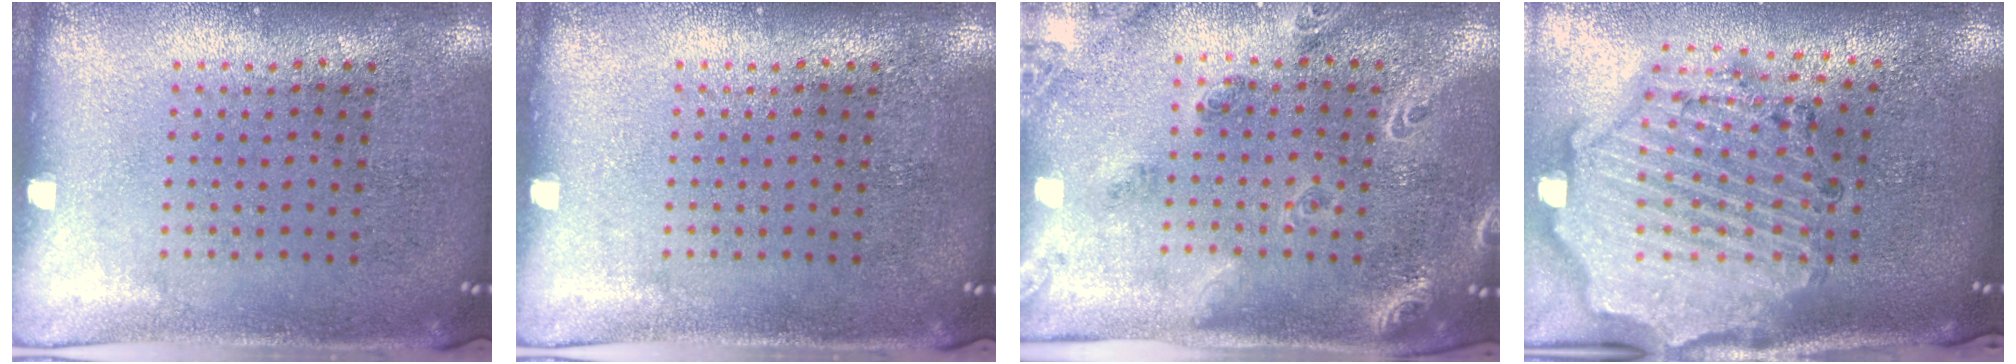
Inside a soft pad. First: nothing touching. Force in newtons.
{"total": 0.0}
{"total": 1.8, "press": 1.7, "slide": 0.8}
{"total": 2.7, "press": 2.5, "slide": 1.1}